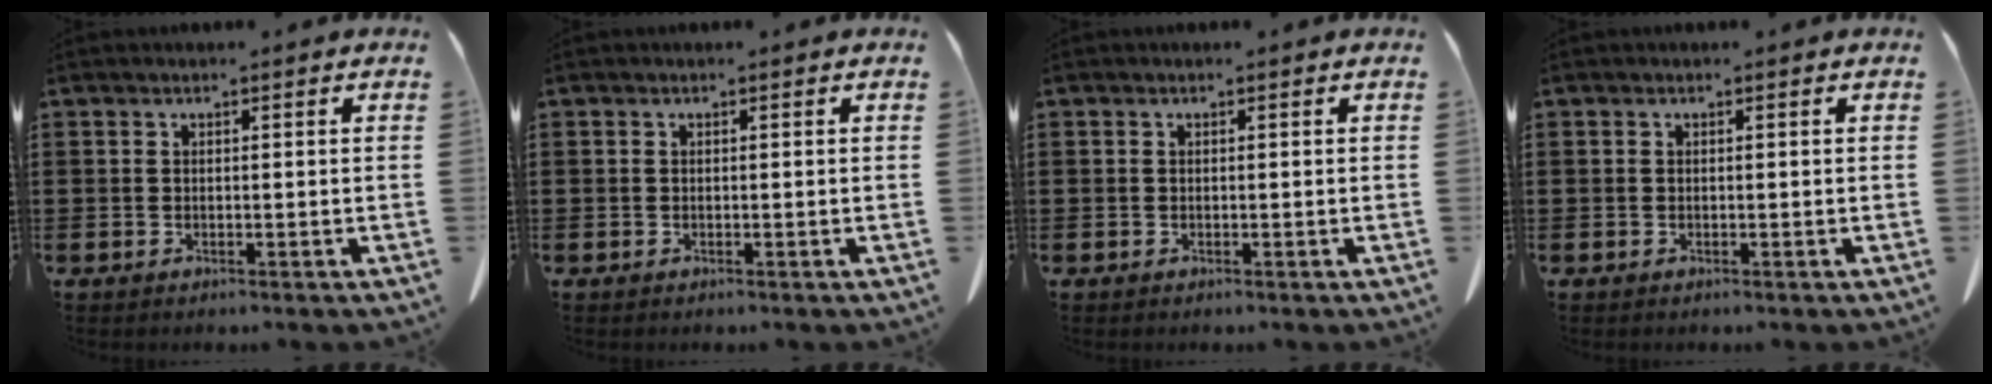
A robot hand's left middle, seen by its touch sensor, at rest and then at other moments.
{"total": 0.0}
{"total": 0.0}
{"total": 0.0}